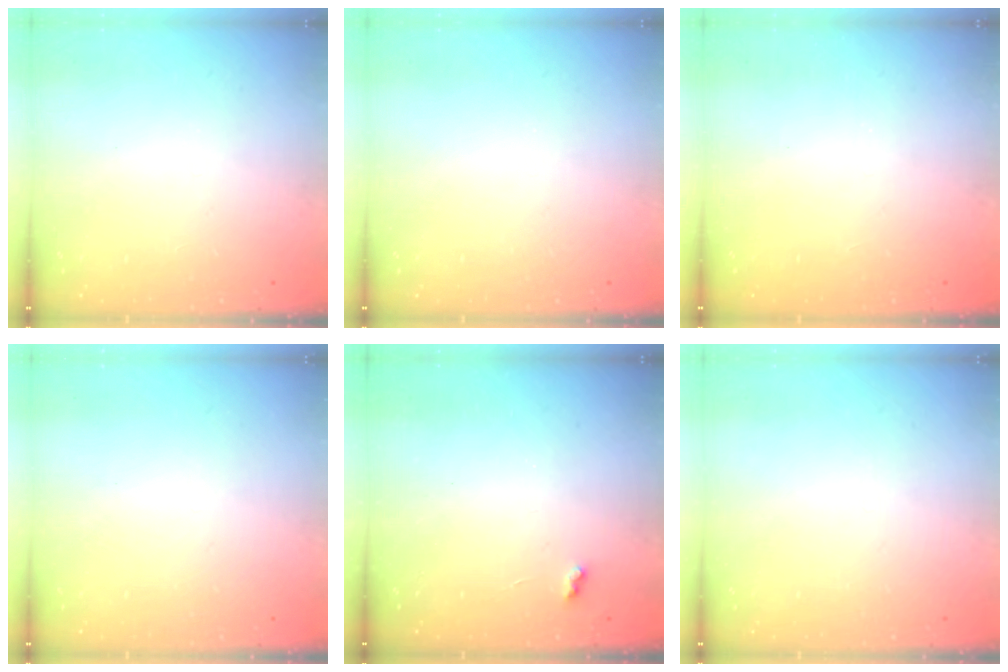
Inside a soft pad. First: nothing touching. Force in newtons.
{"total": 0.0}
{"total": 0.9, "press": 0.9, "slide": 0.3}
{"total": 0.0}
{"total": 3.4, "press": 3.4, "slide": 0.5}
{"total": 0.0}